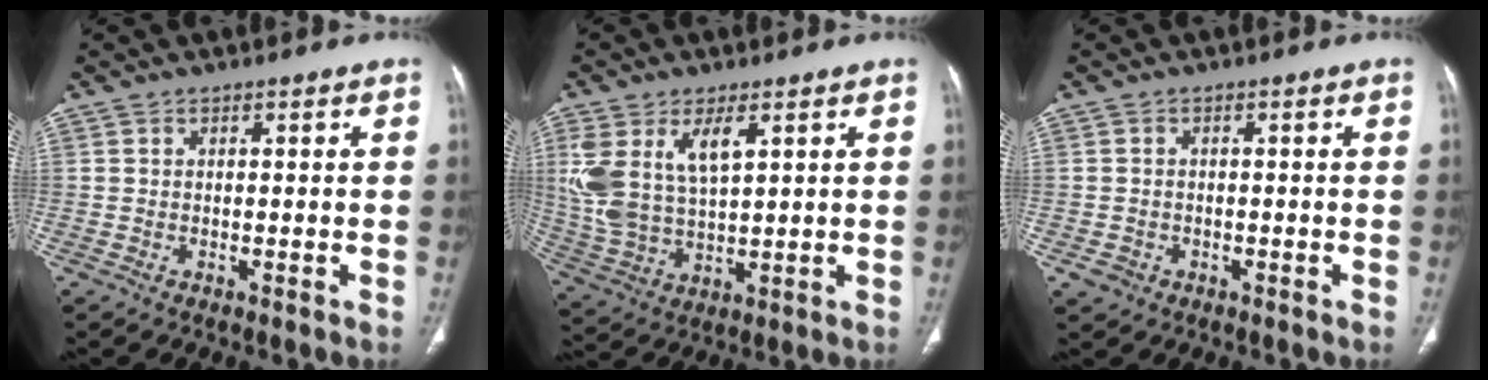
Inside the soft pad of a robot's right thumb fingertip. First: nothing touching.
{"total": 12.6, "force": [4.6, 6.2, 9.9], "torque": [-0.211, -0.013, 0.103]}
{"total": 2.3, "force": [-0.9, 2.0, 0.5], "torque": [-0.005, 0.007, -0.011]}